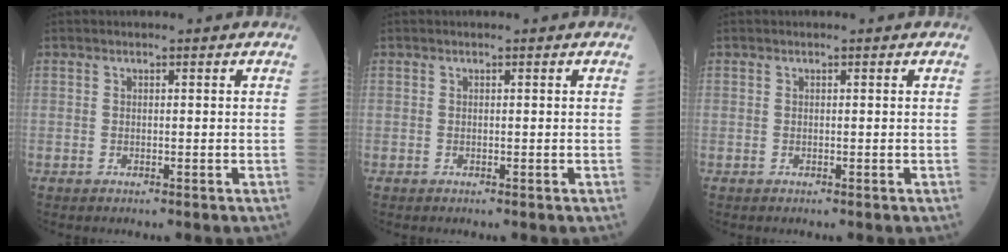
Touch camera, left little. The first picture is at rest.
{"total": 0.0}
{"total": 0.0}